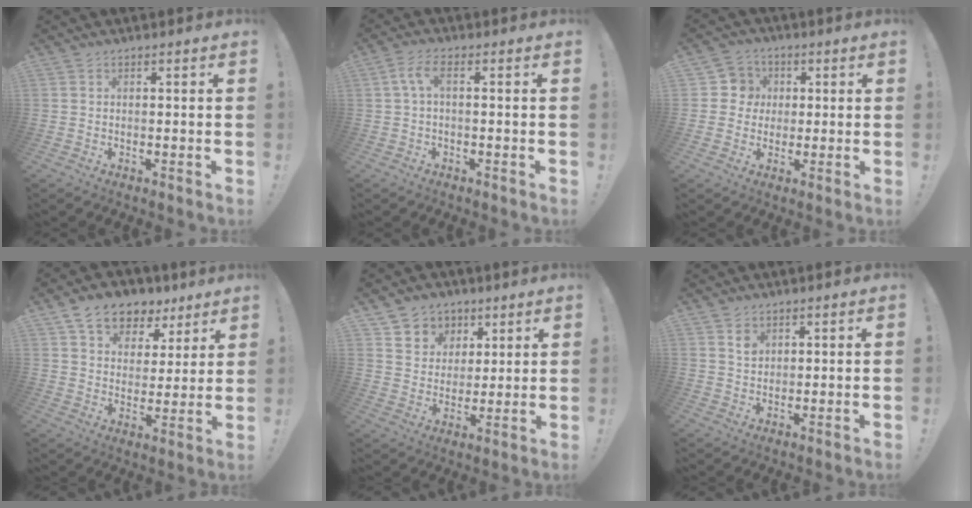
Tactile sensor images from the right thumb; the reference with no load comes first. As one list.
[{"total": 4.9, "force": [0.6, 1.6, 4.6], "torque": [-0.093, 0.001, 0.011]}, {"total": 6.7, "force": [0.5, 6.6, 1.2], "torque": [-0.010, -0.001, 0.011]}, {"total": 12.0, "force": [8.2, 7.7, 4.4], "torque": [-0.068, -0.050, 0.154]}, {"total": 8.0, "force": [3.8, 6.9, 1.0], "torque": [-0.012, -0.035, 0.078]}, {"total": 3.0, "force": [1.8, 2.1, 1.3], "torque": [0.001, -0.014, 0.027]}]